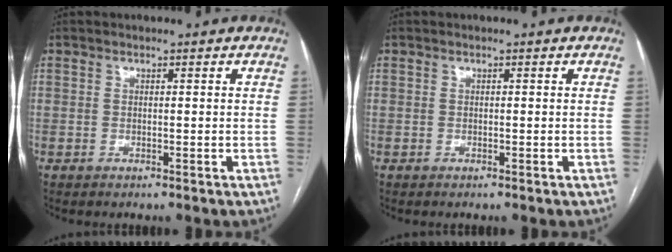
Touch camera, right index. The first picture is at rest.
{"total": 0.0}